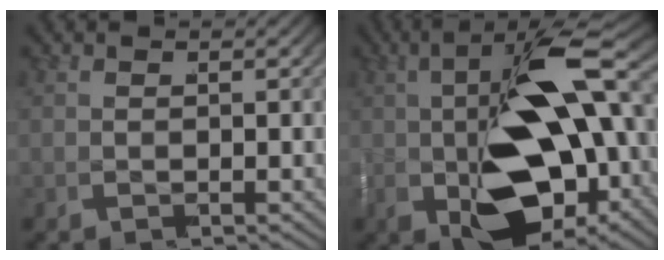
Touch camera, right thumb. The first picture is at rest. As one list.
[{"total": 13.5, "force": [-2.5, 6.3, 11.6], "torque": [-0.216, -0.016, -0.026]}]